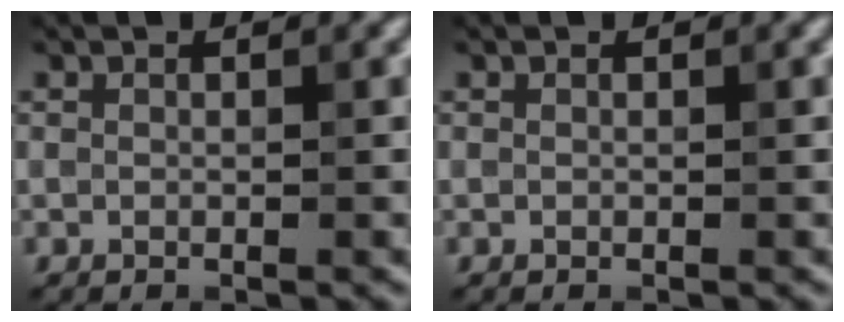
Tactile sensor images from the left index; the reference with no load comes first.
{"total": 0.0}